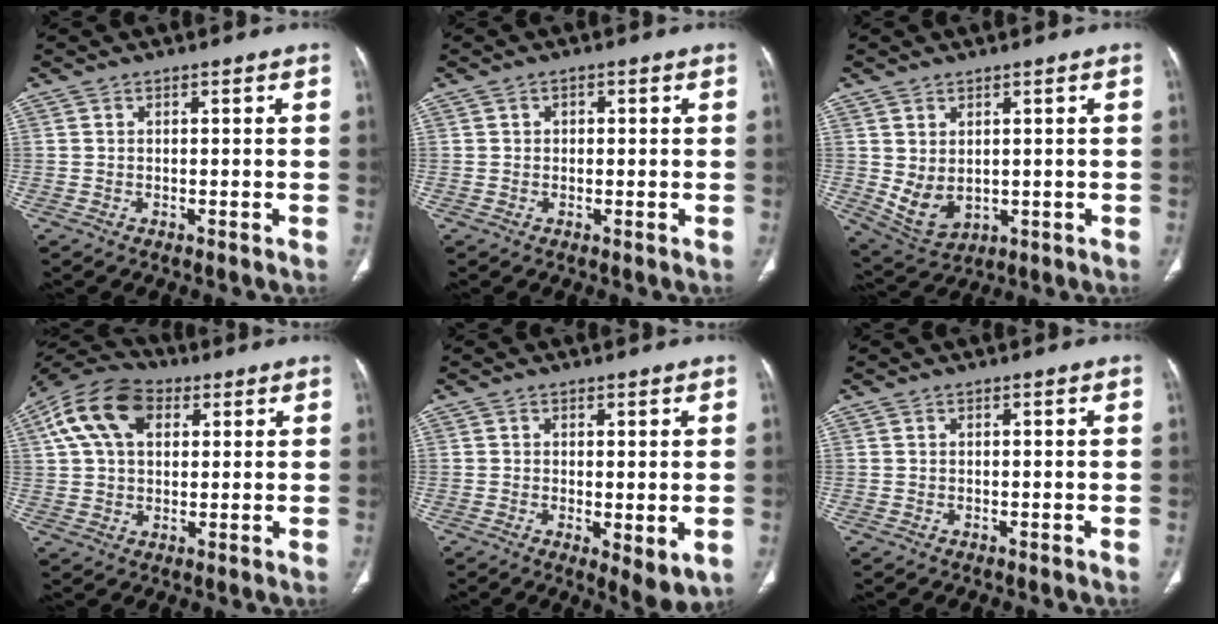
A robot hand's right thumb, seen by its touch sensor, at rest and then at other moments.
{"total": 1.0, "force": [0.1, 0.9, 0.5], "torque": [-0.002, 0.003, -0.001]}
{"total": 6.6, "force": [0.4, 4.5, 4.8], "torque": [-0.081, -0.009, 0.032]}
{"total": 14.1, "force": [4.8, 9.1, 9.6], "torque": [-0.176, 0.020, 0.080]}
{"total": 5.4, "force": [-0.9, 2.0, 4.9], "torque": [-0.078, -0.021, -0.010]}
{"total": 0.0}